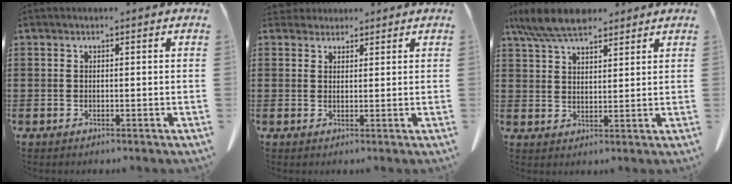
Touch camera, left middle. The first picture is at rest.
{"total": 2.4, "force": [2.2, 0.9, 0.3], "torque": [-0.004, -0.003, 0.043]}
{"total": 7.4, "force": [6.2, 2.0, 3.4], "torque": [-0.085, -0.009, 0.118]}